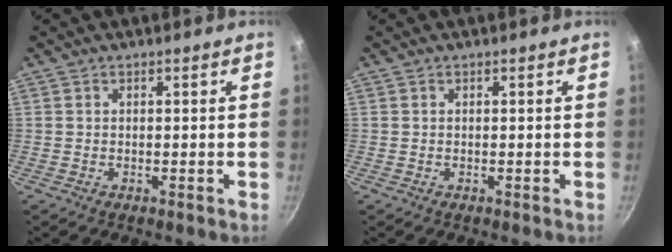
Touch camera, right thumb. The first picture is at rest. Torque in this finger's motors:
{"motor_torque": [-0.47, 0.45, -0.22, 0.27, 0.00]}